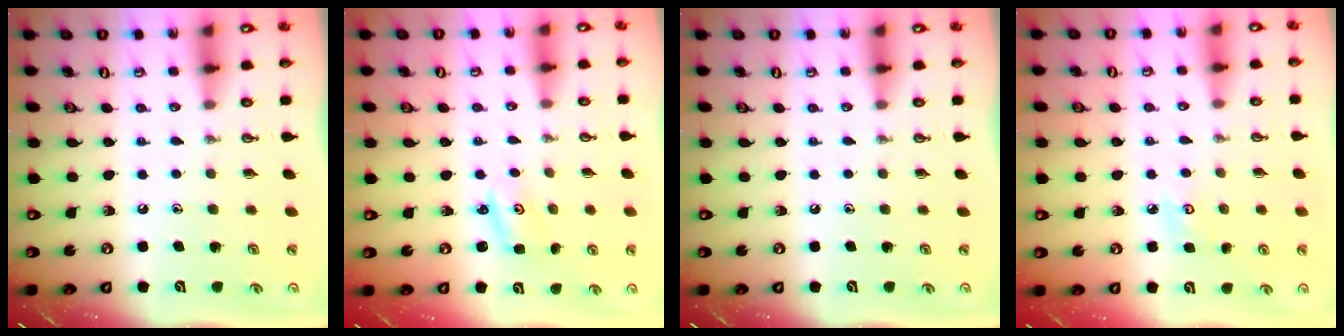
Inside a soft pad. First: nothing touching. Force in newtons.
{"total": 2.1, "press": 2.1, "slide": 0.2}
{"total": 0.0}
{"total": 4.1, "press": 4.1, "slide": 0.4}